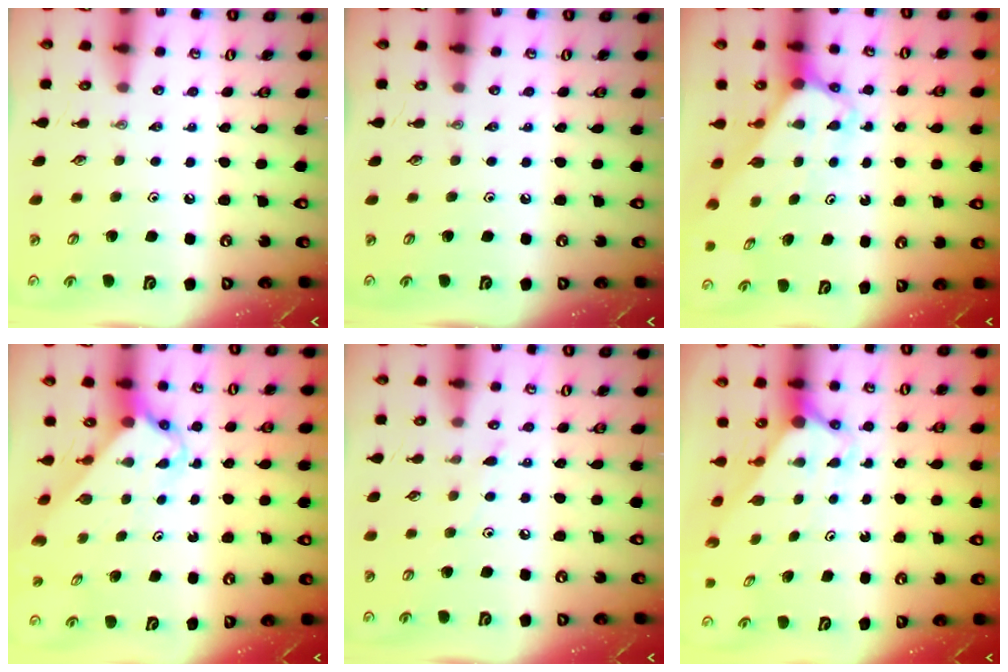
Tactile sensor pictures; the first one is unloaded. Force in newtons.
{"total": 0.0}
{"total": 2.7, "press": 2.7, "slide": 0.1}
{"total": 2.6, "press": 2.6, "slide": 0.2}
{"total": 5.1, "press": 5.1, "slide": 0.6}
{"total": 2.8, "press": 2.8, "slide": 0.0}